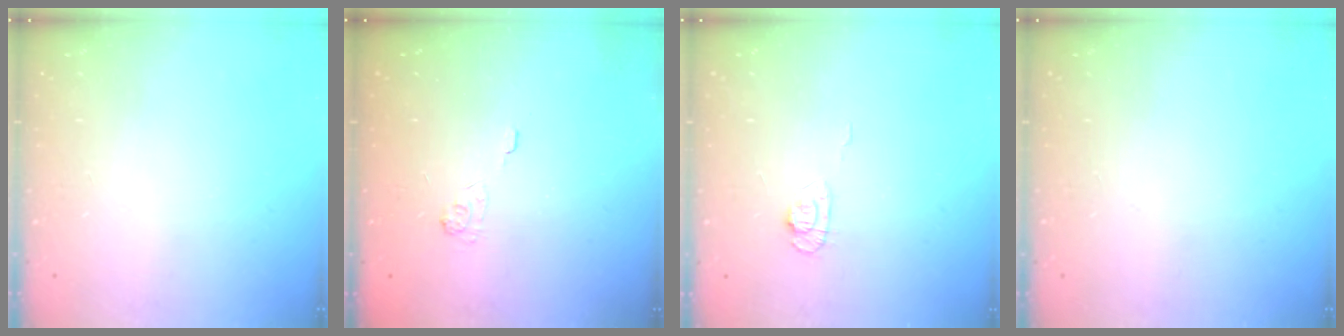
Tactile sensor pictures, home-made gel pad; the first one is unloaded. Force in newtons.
{"total": 2.1, "press": 1.5, "slide": 1.4}
{"total": 5.6, "press": 5.6, "slide": 0.7}
{"total": 0.0}